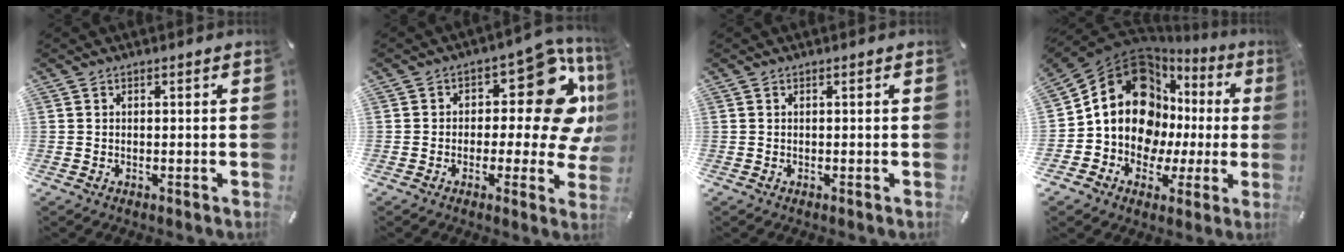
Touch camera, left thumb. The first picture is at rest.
{"total": 17.6, "force": [3.8, 9.6, 14.3], "torque": [-0.169, -0.028, 0.058]}
{"total": 0.0}
{"total": 18.5, "force": [4.5, 14.8, 10.1], "torque": [-0.188, -0.041, 0.084]}